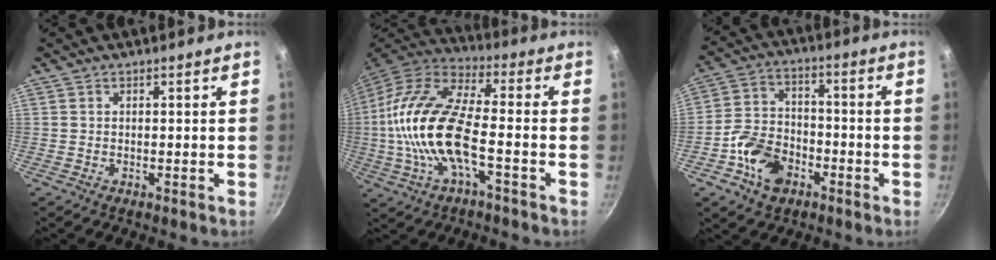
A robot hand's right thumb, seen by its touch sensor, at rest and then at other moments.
{"total": 19.8, "force": [-3.3, 8.0, 17.8], "torque": [-0.352, 0.034, -0.077]}
{"total": 11.3, "force": [-5.0, 8.0, 6.3], "torque": [-0.097, 0.041, -0.098]}